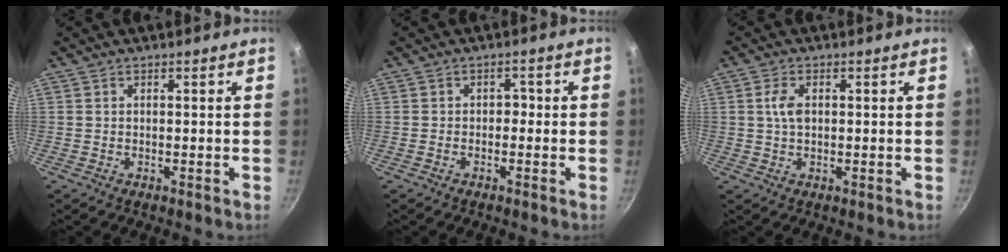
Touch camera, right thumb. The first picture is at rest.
{"total": 1.8, "force": [-0.8, 1.3, 0.9], "torque": [-0.005, 0.016, -0.015]}
{"total": 3.4, "force": [0.6, 2.0, 2.7], "torque": [-0.052, 0.003, 0.009]}